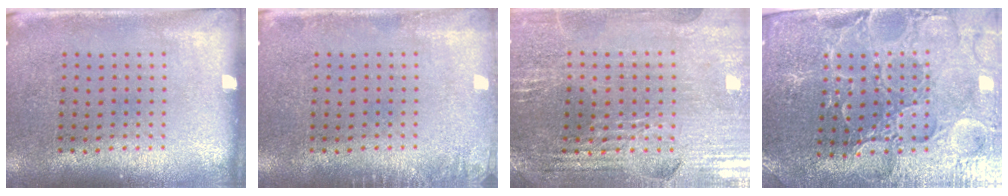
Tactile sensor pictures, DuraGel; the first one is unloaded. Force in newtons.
{"total": 1.1, "press": 1.1, "slide": 0.2}
{"total": 2.8, "press": 2.7, "slide": 0.5}
{"total": 3.5, "press": 3.4, "slide": 0.6}